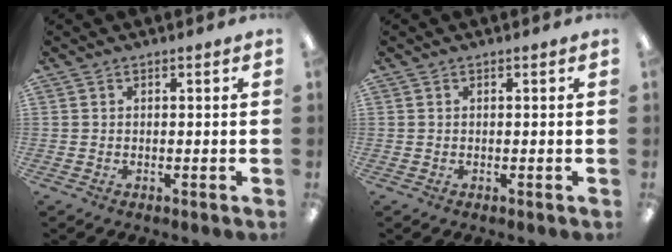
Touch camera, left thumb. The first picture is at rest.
{"total": 0.0}